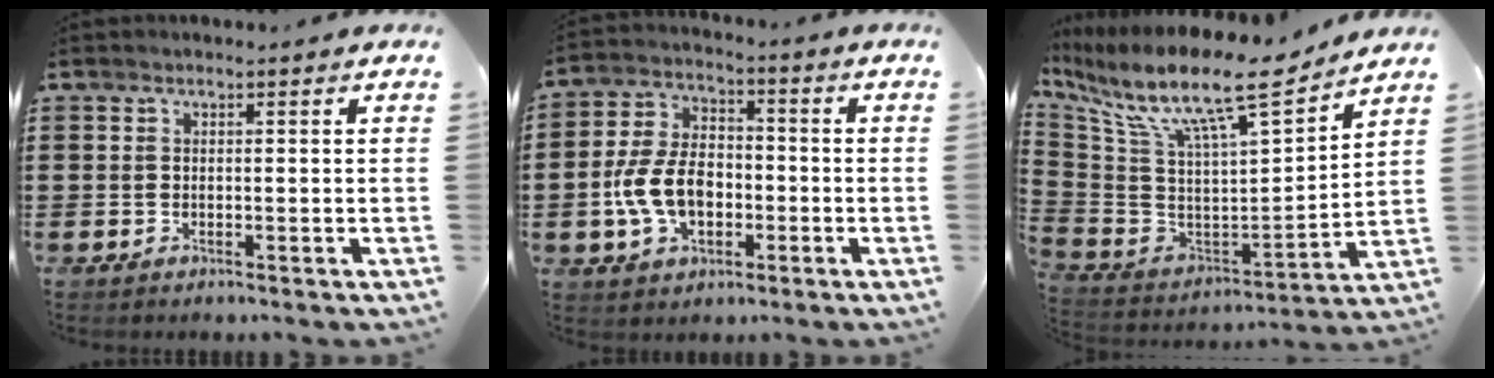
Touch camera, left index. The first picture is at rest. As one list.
[{"total": 9.2, "force": [-2.3, 5.9, 6.8], "torque": [-0.167, 0.006, -0.050]}, {"total": 12.6, "force": [9.1, 2.0, 8.4], "torque": [-0.187, -0.066, 0.149]}]